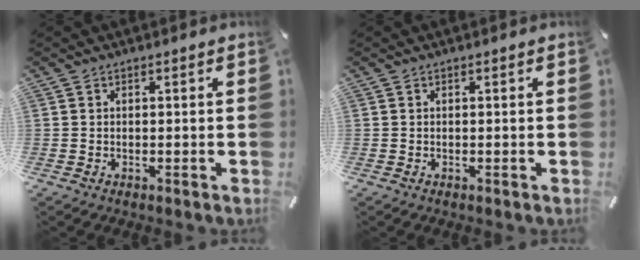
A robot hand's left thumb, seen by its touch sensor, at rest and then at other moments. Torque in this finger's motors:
{"motor_torque": [-0.24, -0.23, -0.05, 0.26, 0.00]}